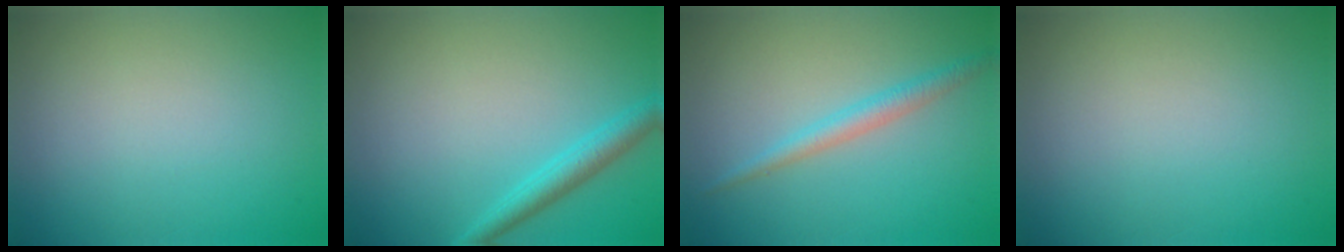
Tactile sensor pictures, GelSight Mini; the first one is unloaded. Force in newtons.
{"total": 2.4, "press": 2.4, "slide": 0.1}
{"total": 2.0, "press": 2.0, "slide": 0.0}
{"total": 0.0}